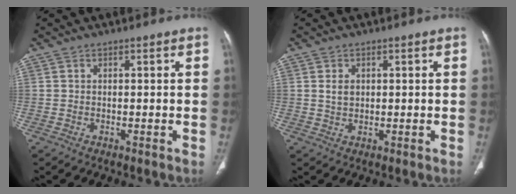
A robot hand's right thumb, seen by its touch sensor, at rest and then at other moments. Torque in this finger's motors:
{"motor_torque": [0.32, 0.25, 0.38, -0.07, 0.02]}